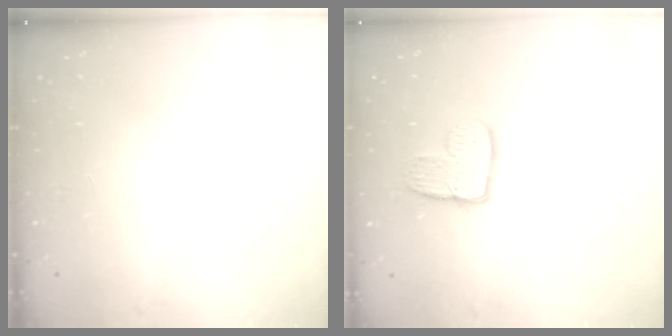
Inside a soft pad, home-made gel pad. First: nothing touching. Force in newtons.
{"total": 8.9, "press": 8.9, "slide": 0.4}